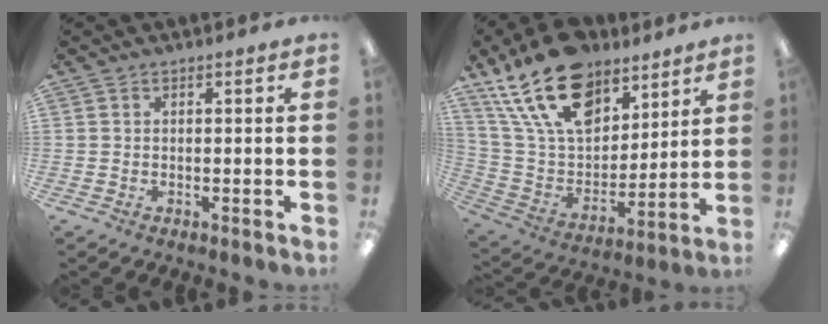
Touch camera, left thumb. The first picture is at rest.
{"total": 22.7, "force": [14.4, 12.5, 12.4], "torque": [-0.238, -0.069, 0.263]}